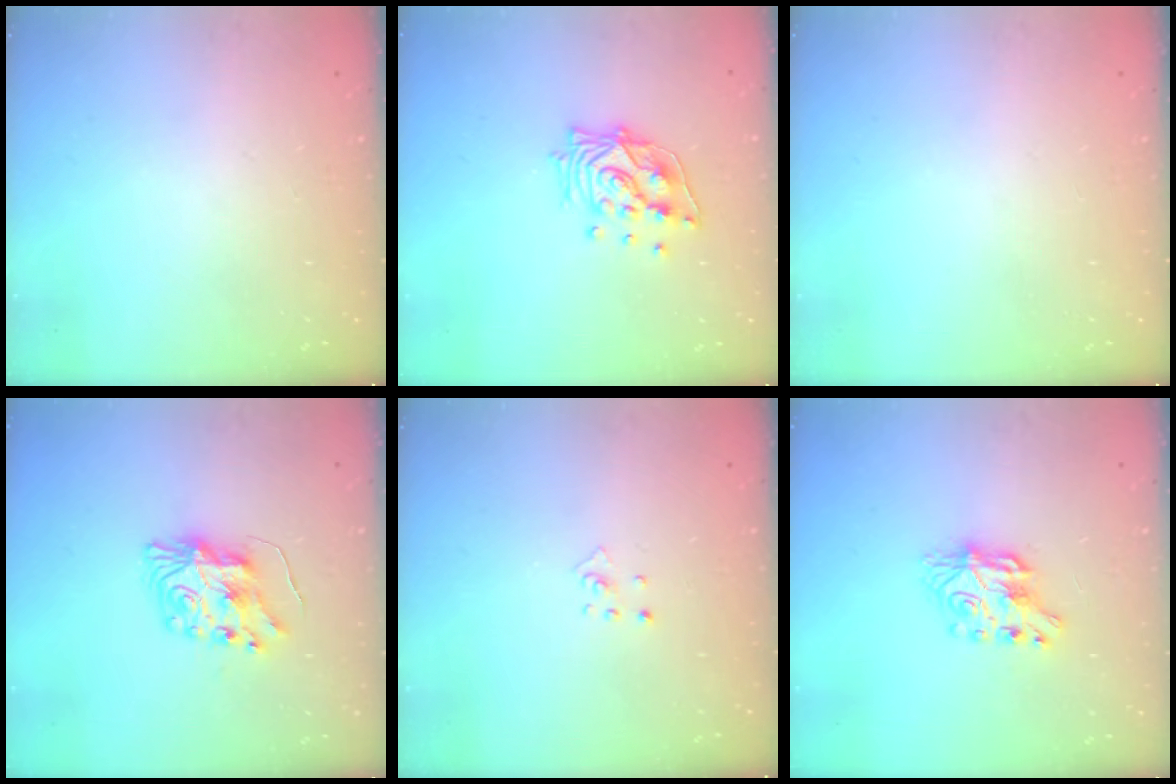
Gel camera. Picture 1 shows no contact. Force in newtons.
{"total": 14.1, "press": 14.0, "slide": 1.8}
{"total": 0.0}
{"total": 8.5, "press": 8.5, "slide": 0.4}
{"total": 2.9, "press": 2.9, "slide": 0.3}
{"total": 7.7, "press": 7.6, "slide": 0.7}